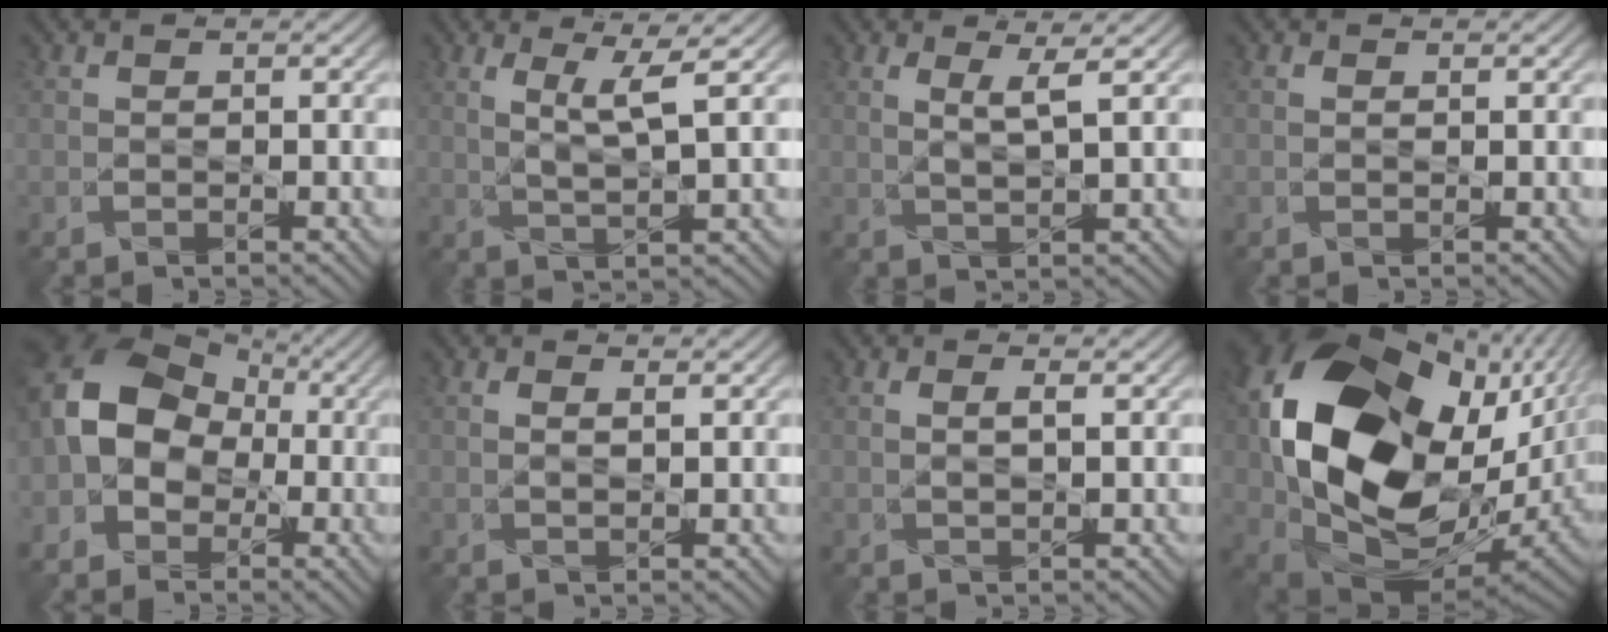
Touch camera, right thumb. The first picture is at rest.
{"total": 4.4, "force": [2.0, 0.1, 3.9], "torque": [-0.091, -0.003, 0.046]}
{"total": 3.1, "force": [1.6, 0.0, 2.6], "torque": [-0.059, -0.002, 0.035]}
{"total": 0.0}
{"total": 10.5, "force": [-0.2, 8.0, 6.7], "torque": [-0.147, 0.007, -0.024]}
{"total": 1.4, "force": [0.7, 0.2, 1.1], "torque": [-0.027, -0.001, 0.018]}
{"total": 1.5, "force": [0.5, 0.1, 1.4], "torque": [-0.033, -0.001, 0.014]}
{"total": 22.6, "force": [3.5, 15.5, 16.1], "torque": [-0.380, -0.030, 0.092]}